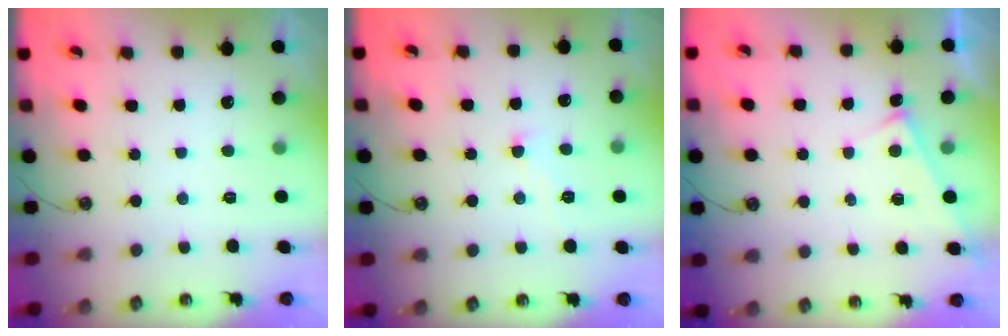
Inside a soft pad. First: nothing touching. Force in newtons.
{"total": 1.2, "press": 1.1, "slide": 0.5}
{"total": 6.3, "press": 6.3, "slide": 0.2}